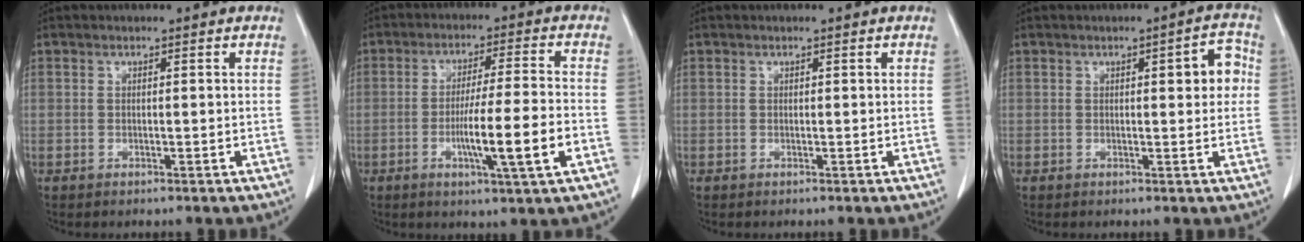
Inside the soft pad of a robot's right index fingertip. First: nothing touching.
{"total": 10.4, "force": [-3.1, -0.4, 9.9], "torque": [-0.169, -0.011, -0.056]}
{"total": 0.0}
{"total": 4.6, "force": [0.8, 1.3, 4.3], "torque": [-0.049, 0.012, 0.006]}